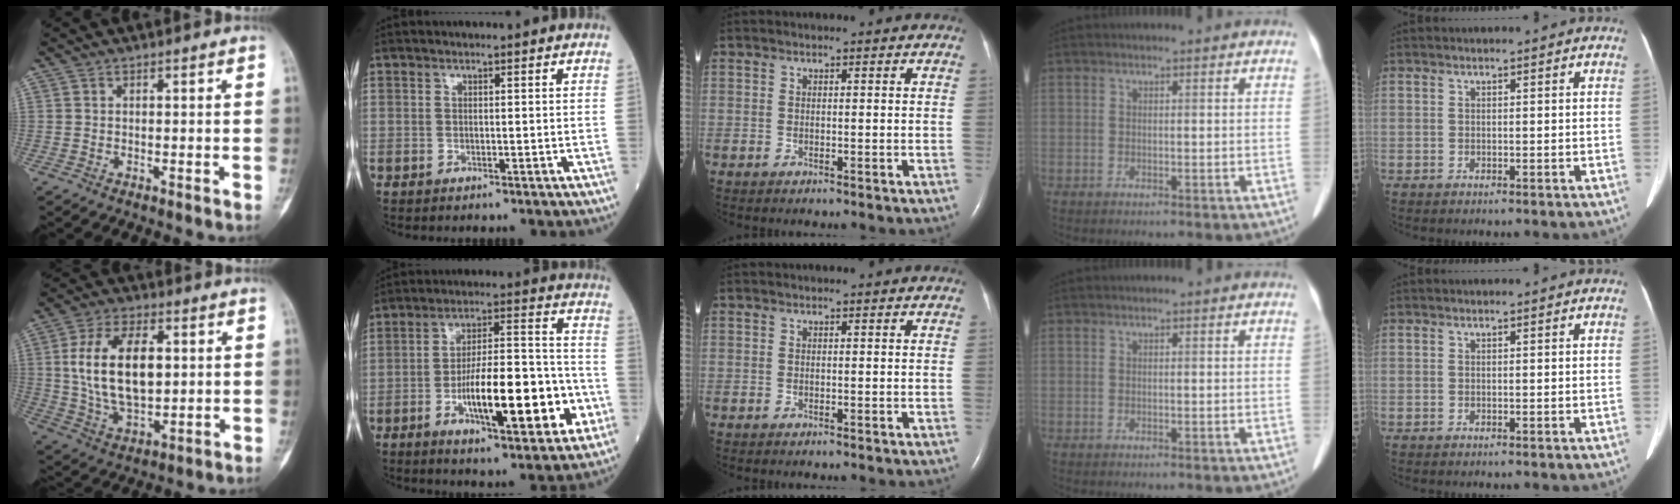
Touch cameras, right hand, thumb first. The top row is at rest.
{"thumb": {"total": 16.4, "force": [2.4, 9.1, 13.4], "torque": [-0.231, -0.005, 0.049]}, "index": {"total": 17.6, "force": [-5.6, 4.7, 16.0], "torque": [-0.261, 0.015, -0.080]}}